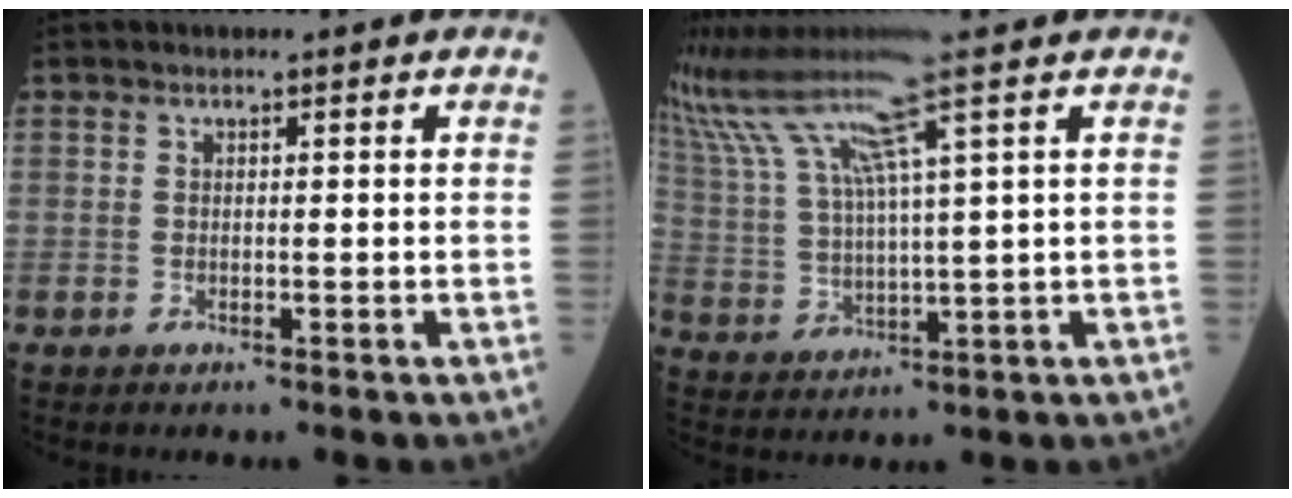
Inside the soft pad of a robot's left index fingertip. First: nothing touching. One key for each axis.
{"total": 13.4, "fx": 9.6, "fy": -0.6, "fz": 9.3, "tx": -0.209, "ty": 0.014, "tz": 0.186}